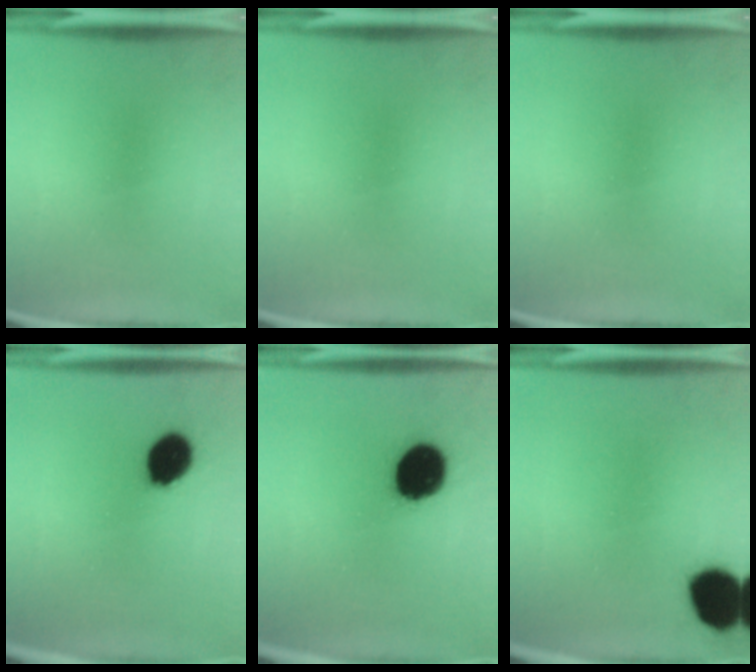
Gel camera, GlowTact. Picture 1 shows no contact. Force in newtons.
{"total": 0.0}
{"total": 0.0}
{"total": 10.6}
{"total": 16.8}
{"total": 12.9}